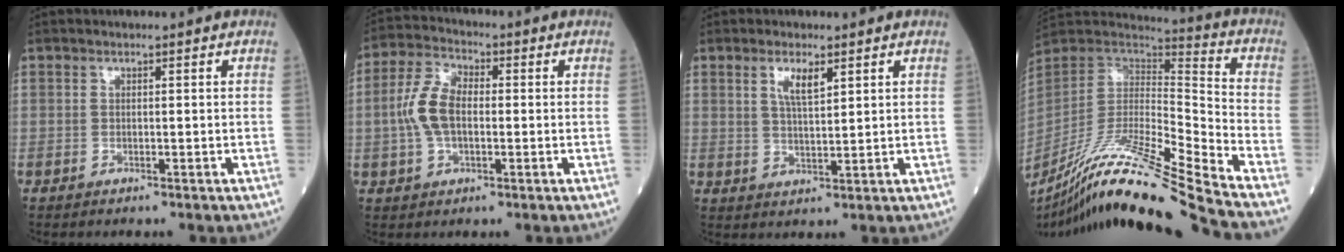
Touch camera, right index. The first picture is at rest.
{"total": 7.5, "force": [-0.3, 4.0, 6.3], "torque": [-0.146, 0.017, -0.010]}
{"total": 3.9, "force": [2.0, 0.8, 3.2], "torque": [-0.065, 0.001, 0.040]}
{"total": 23.7, "force": [-19.3, -1.8, 13.7], "torque": [-0.257, -0.035, -0.352]}